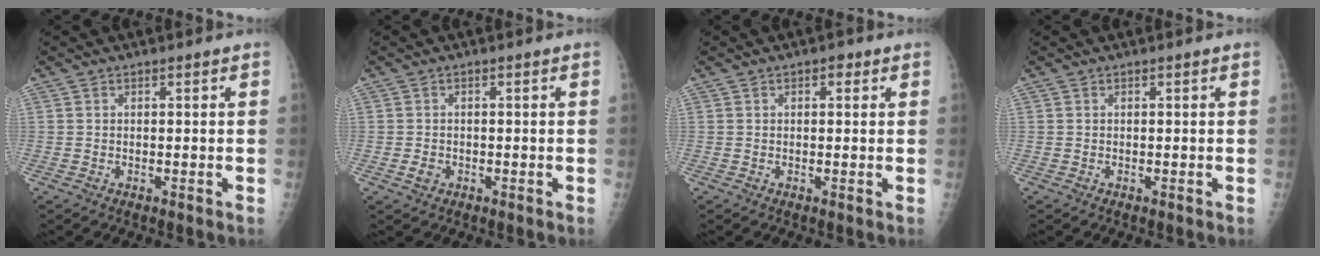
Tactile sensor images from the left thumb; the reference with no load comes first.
{"total": 2.3, "force": [-0.7, 1.7, 1.4], "torque": [-0.024, 0.000, -0.009]}
{"total": 1.7, "force": [0.8, 1.1, 1.1], "torque": [-0.005, 0.000, 0.008]}
{"total": 0.0}